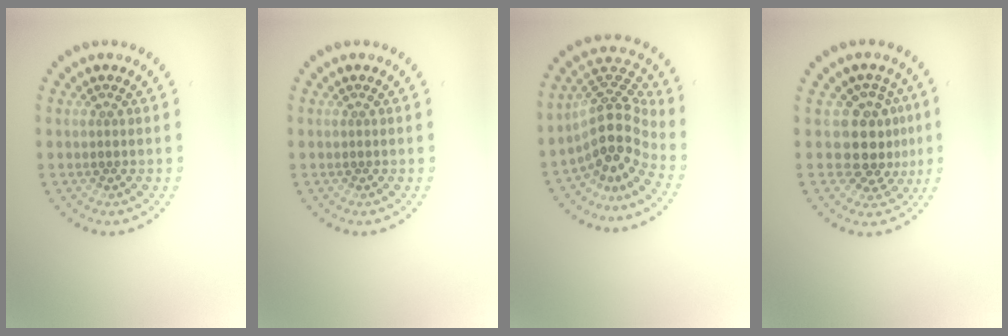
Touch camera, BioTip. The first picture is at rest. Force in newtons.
{"total": 0.0}
{"total": 5.1, "press": 3.6, "slide": 3.6}
{"total": 3.8, "press": 3.0, "slide": 2.3}